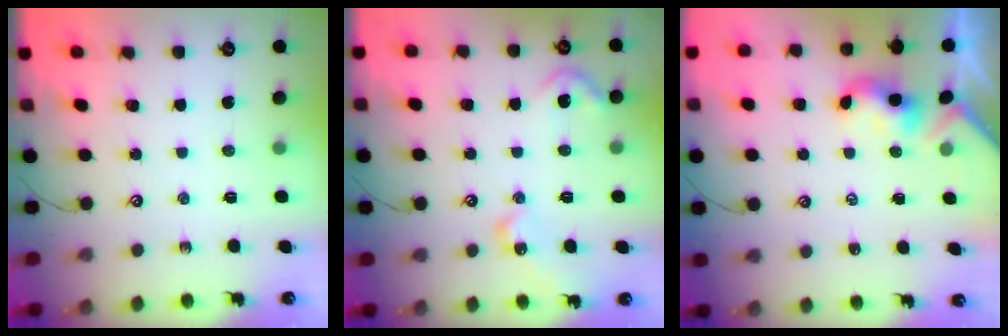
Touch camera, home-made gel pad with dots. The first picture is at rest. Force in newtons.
{"total": 8.5, "press": 8.4, "slide": 1.0}
{"total": 2.3, "press": 2.3, "slide": 0.3}